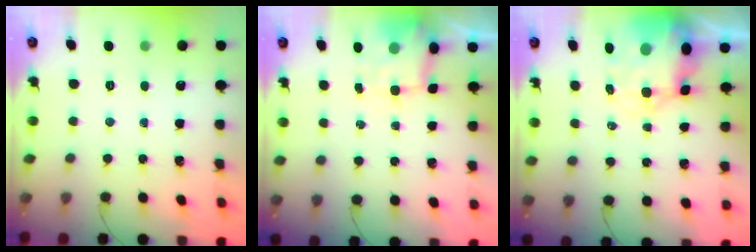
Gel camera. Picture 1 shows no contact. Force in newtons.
{"total": 3.1, "press": 3.0, "slide": 0.7}
{"total": 8.3, "press": 7.9, "slide": 2.4}